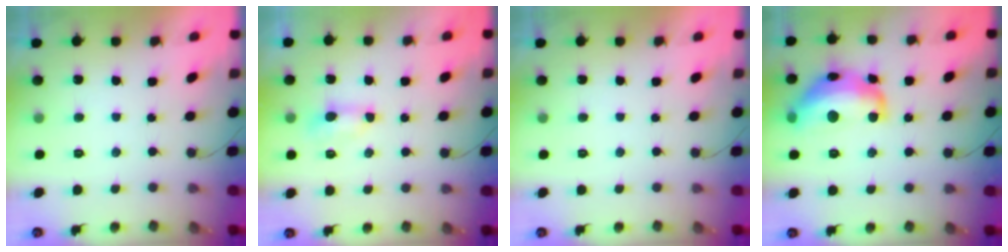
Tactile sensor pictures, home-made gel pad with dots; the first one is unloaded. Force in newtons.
{"total": 4.5, "press": 4.5, "slide": 0.8}
{"total": 0.0}
{"total": 16.1, "press": 16.1, "slide": 0.9}